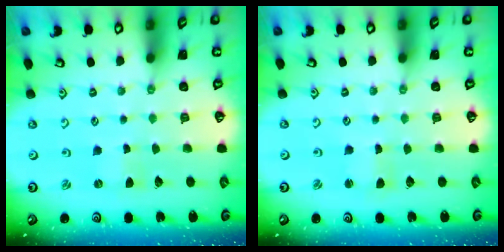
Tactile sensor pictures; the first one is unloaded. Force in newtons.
{"total": 0.9, "press": 0.9, "slide": 0.3}